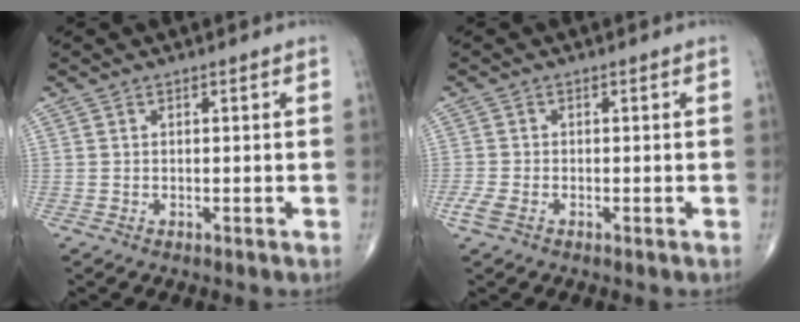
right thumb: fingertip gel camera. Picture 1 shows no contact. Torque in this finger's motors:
{"motor_torque": [0.67, 1.31, -0.23, 0.03, 0.10]}